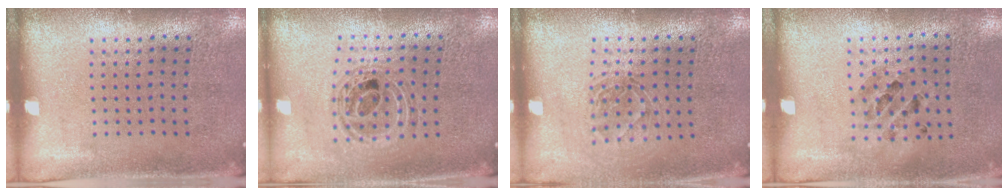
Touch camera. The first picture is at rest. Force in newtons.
{"total": 0.8, "press": 0.8, "slide": 0.1}
{"total": 1.3, "press": 1.2, "slide": 0.6}
{"total": 0.8, "press": 0.8, "slide": 0.1}